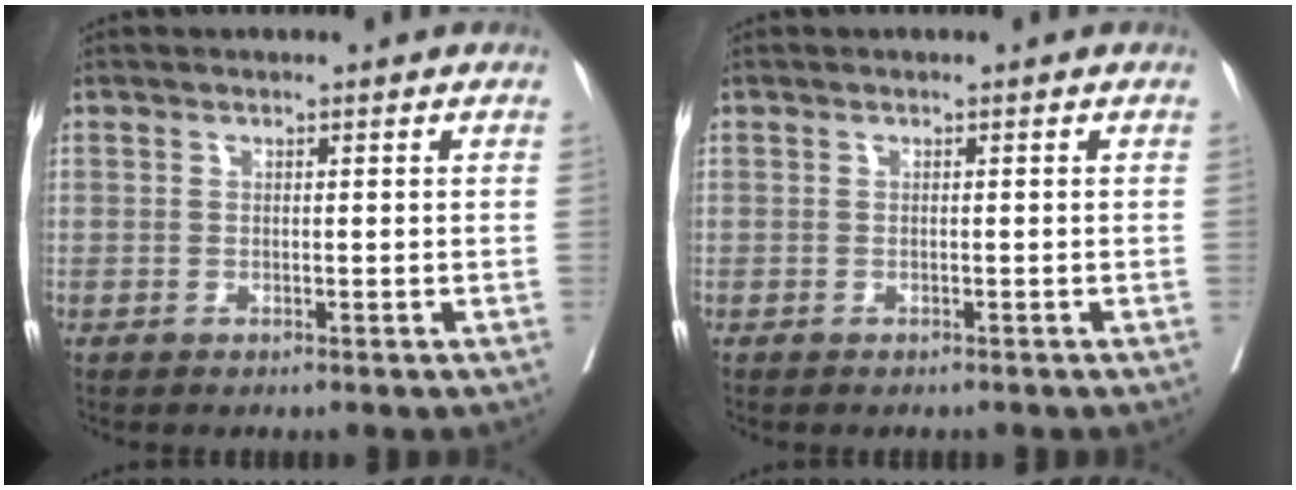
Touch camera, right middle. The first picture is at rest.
{"total": 0.9, "force": [-0.8, 0.2, 0.2], "torque": [-0.010, -0.002, -0.014]}